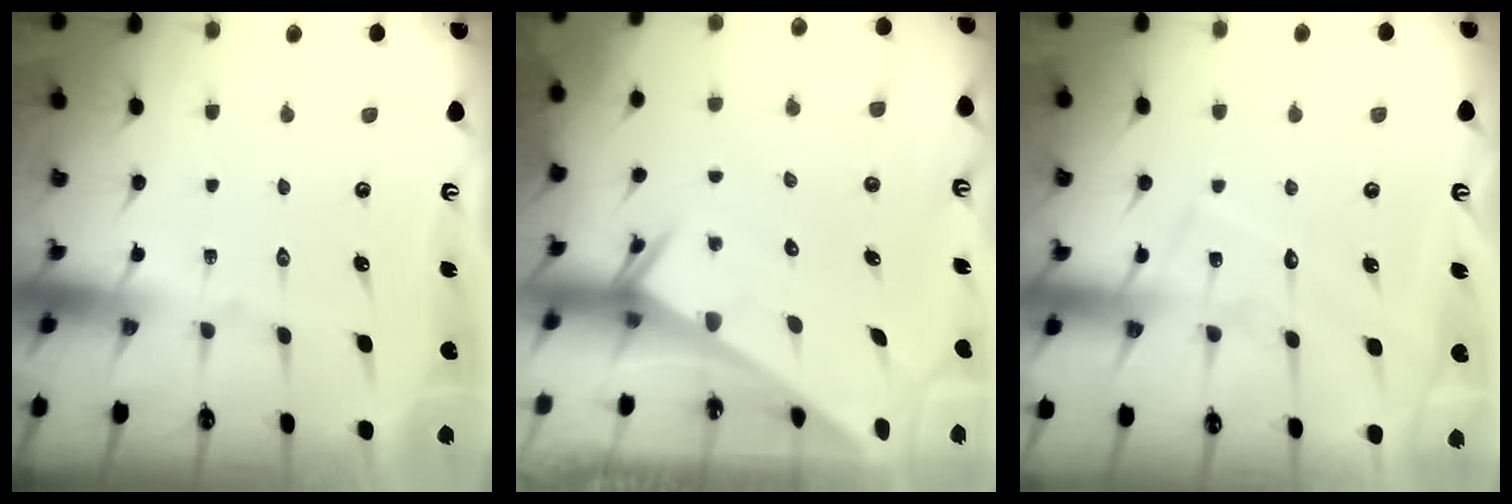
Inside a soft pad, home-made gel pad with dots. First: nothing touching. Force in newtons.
{"total": 2.6, "press": 2.6, "slide": 0.1}
{"total": 8.0, "press": 8.0, "slide": 0.6}